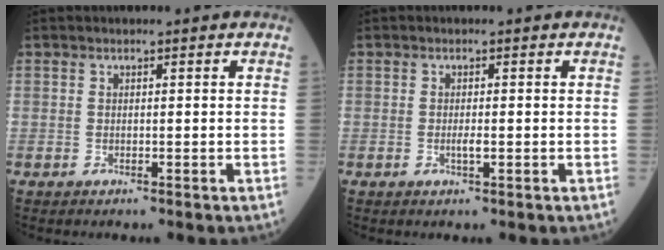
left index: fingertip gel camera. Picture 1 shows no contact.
{"total": 1.2, "force": [-0.3, 0.2, 1.2], "torque": [-0.023, -0.002, -0.004]}